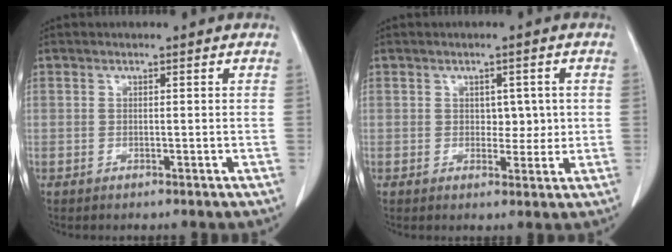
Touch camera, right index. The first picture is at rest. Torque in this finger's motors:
{"motor_torque": [0.08, 0.02, -0.04, -0.01]}